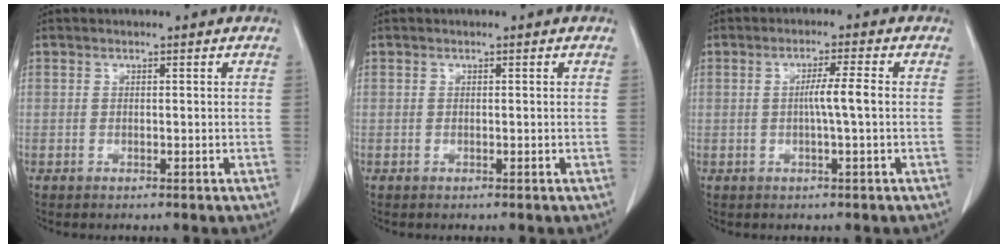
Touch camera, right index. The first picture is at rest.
{"total": 0.0}
{"total": 3.7, "force": [-0.2, -0.5, 3.7], "torque": [-0.065, 0.002, -0.003]}